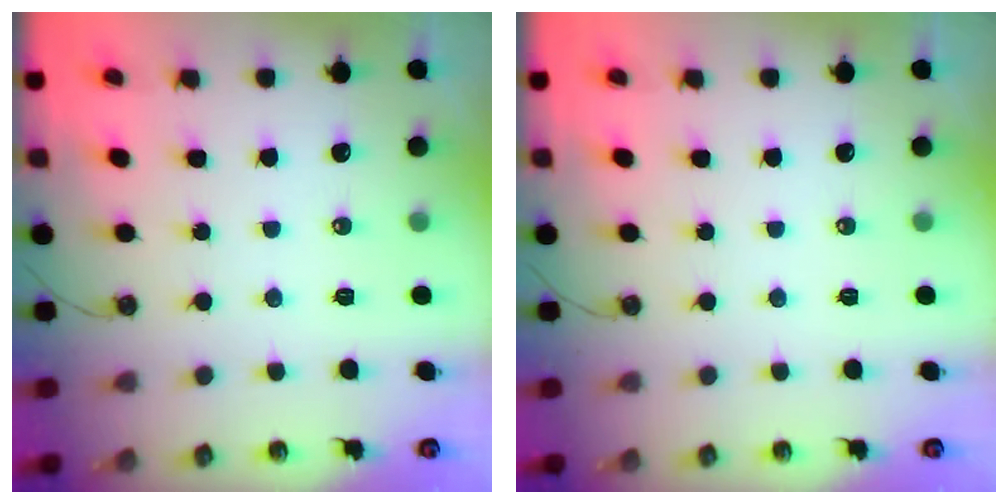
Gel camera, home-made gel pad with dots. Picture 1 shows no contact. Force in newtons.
{"total": 0.0}